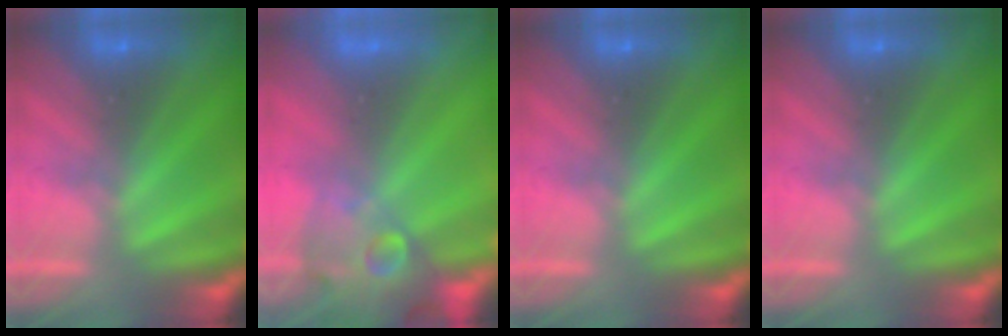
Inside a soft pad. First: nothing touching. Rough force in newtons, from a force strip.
{"total": 8.9}
{"total": 0.0}
{"total": 0.0}